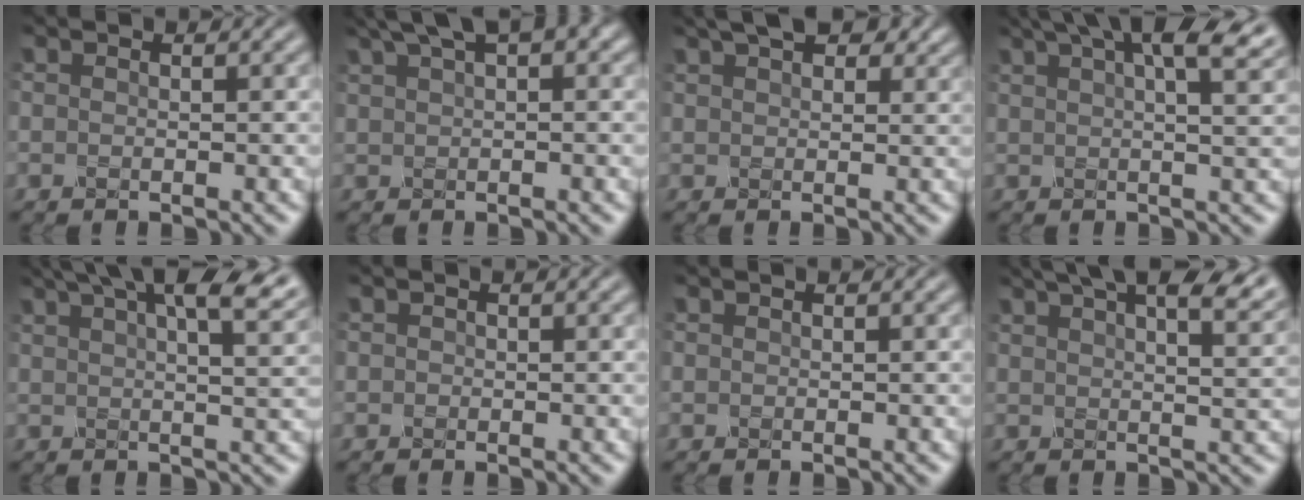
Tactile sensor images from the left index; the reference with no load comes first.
{"total": 3.5, "force": [2.2, 0.3, 2.7], "torque": [-0.032, 0.012, 0.040]}
{"total": 4.3, "force": [3.0, 1.5, 2.6], "torque": [-0.034, 0.021, 0.038]}
{"total": 9.1, "force": [5.3, 2.4, 7.0], "torque": [-0.064, 0.042, 0.057]}
{"total": 10.1, "force": [6.2, 2.8, 7.5], "torque": [-0.074, 0.047, 0.069]}
{"total": 0.8, "force": [-0.2, -0.3, -0.7], "torque": [0.002, -0.002, 0.005]}
{"total": 0.5, "force": [0.0, -0.2, -0.5], "torque": [0.007, -0.001, 0.003]}
{"total": 11.1, "force": [7.1, 3.6, 7.6], "torque": [-0.077, 0.053, 0.080]}